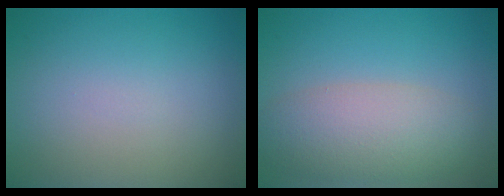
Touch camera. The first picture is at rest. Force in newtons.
{"total": 5.5, "press": 5.5, "slide": 0.3}